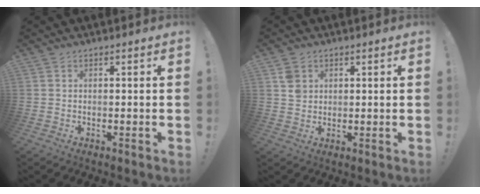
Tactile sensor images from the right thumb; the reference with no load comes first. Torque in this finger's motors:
{"motor_torque": [0.41, 0.57, 0.56, 0.14, 0.03]}